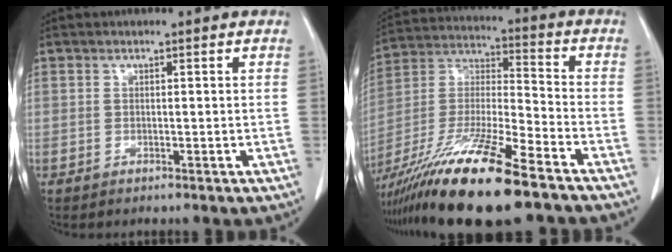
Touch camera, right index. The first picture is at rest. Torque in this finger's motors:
{"motor_torque": [1.18, -0.96, 1.05, 0.21]}